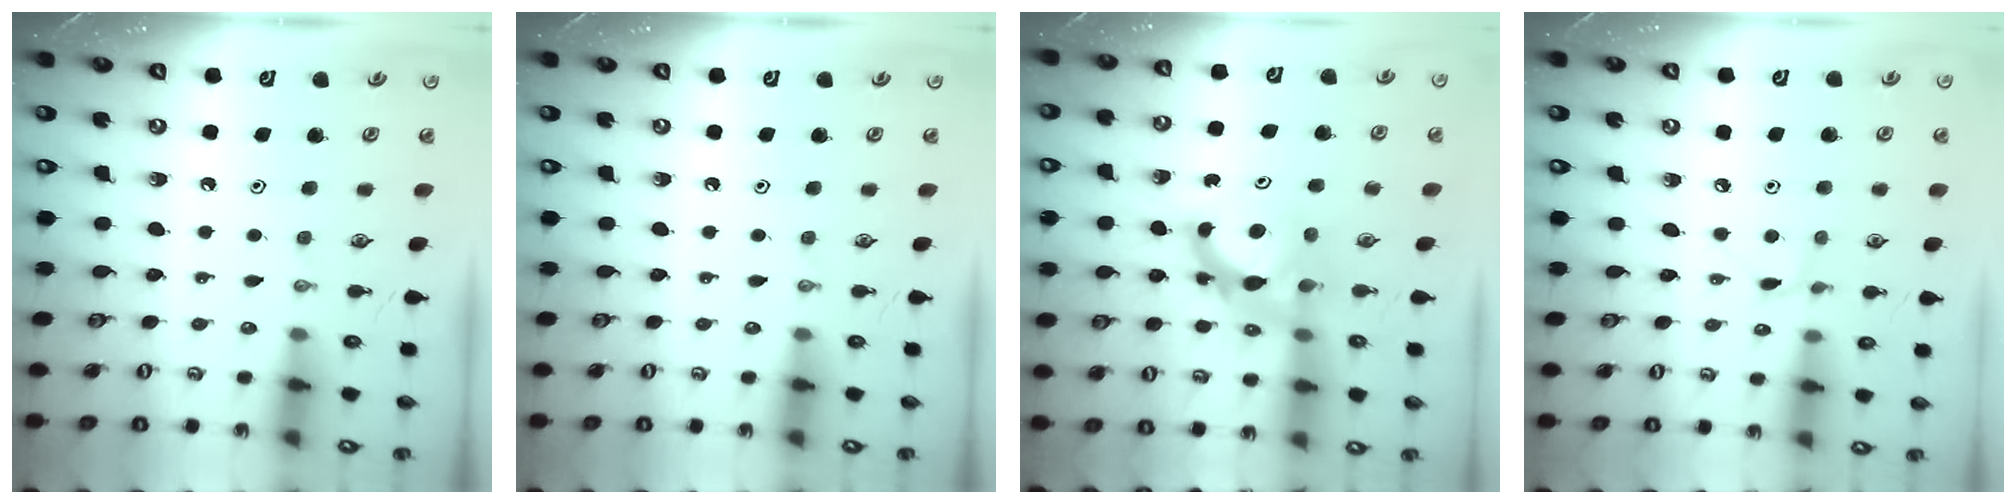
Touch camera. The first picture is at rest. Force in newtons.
{"total": 0.0}
{"total": 7.8, "press": 7.8, "slide": 0.6}
{"total": 4.6, "press": 4.6, "slide": 0.7}